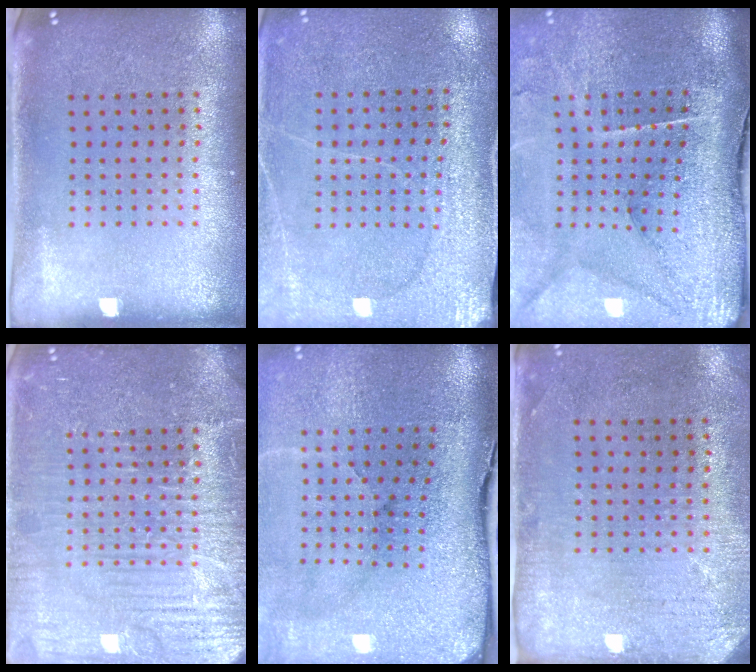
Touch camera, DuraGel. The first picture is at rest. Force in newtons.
{"total": 2.9, "press": 2.9, "slide": 0.2}
{"total": 4.7, "press": 3.6, "slide": 3.0}
{"total": 6.7, "press": 6.7, "slide": 0.9}
{"total": 5.0, "press": 3.9, "slide": 3.1}
{"total": 2.9, "press": 2.4, "slide": 1.7}